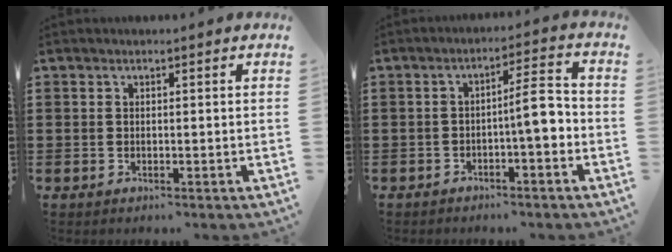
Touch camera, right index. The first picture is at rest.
{"total": 6.2, "force": [-1.6, 1.5, 5.8], "torque": [-0.085, 0.003, -0.034]}